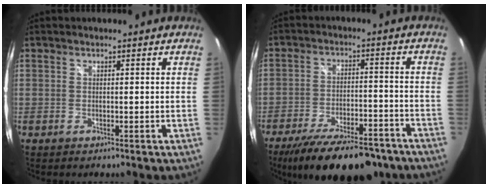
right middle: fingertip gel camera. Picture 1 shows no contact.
{"total": 20.6, "force": [-16.1, 6.9, 10.8], "torque": [-0.201, -0.030, -0.229]}